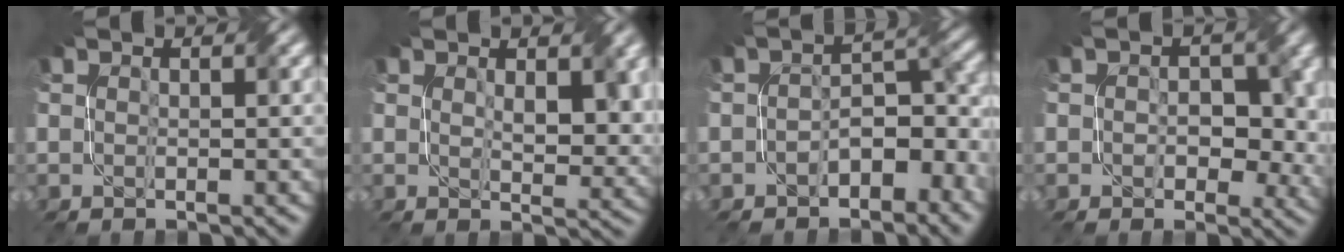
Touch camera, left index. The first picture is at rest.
{"total": 3.7, "force": [1.3, 1.7, 3.0], "torque": [-0.047, -0.002, 0.034]}
{"total": 4.7, "force": [-2.1, 2.7, 3.3], "torque": [-0.036, 0.008, -0.034]}
{"total": 4.5, "force": [0.5, 3.2, 3.1], "torque": [-0.018, -0.002, 0.015]}